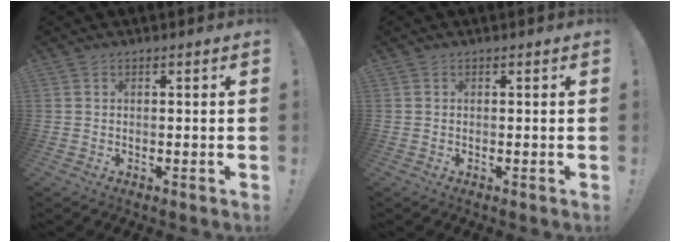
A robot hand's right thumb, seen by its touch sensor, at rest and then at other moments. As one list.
[{"total": 0.0}]